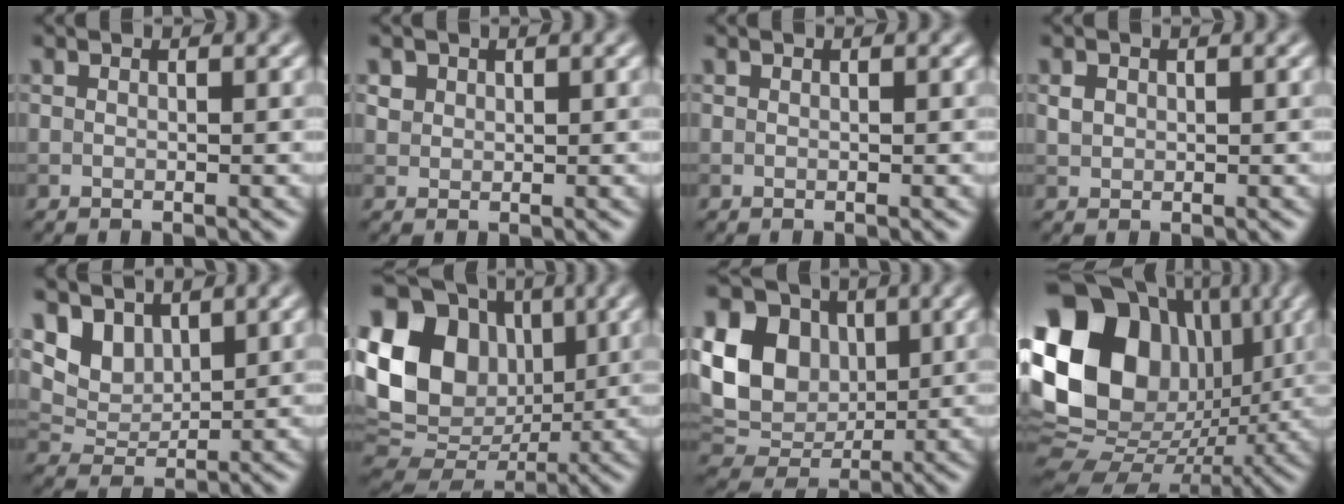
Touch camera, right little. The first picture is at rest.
{"total": 1.3, "force": [0.7, 1.1, 0.3], "torque": [-0.004, -0.008, 0.022]}
{"total": 0.0}
{"total": 1.1, "force": [0.3, 0.9, 0.4], "torque": [-0.007, 0.001, 0.005]}
{"total": 4.4, "force": [2.9, 2.7, 1.8], "torque": [-0.049, -0.017, 0.066]}
{"total": 16.3, "force": [2.6, 13.0, 9.5], "torque": [-0.209, 0.016, 0.049]}
{"total": 11.3, "force": [2.3, 8.8, 6.6], "torque": [-0.146, 0.014, 0.032]}
{"total": 19.3, "force": [3.4, 15.0, 11.6], "torque": [-0.225, 0.010, 0.080]}